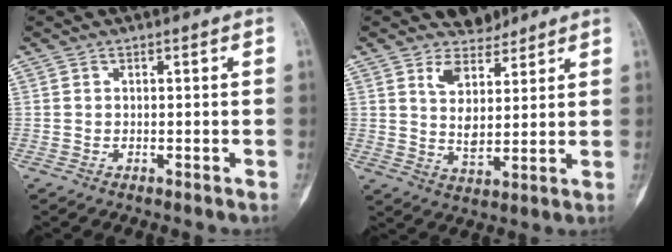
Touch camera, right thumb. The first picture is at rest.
{"total": 6.7, "force": [5.1, 3.8, 2.3], "torque": [-0.023, -0.043, 0.098]}